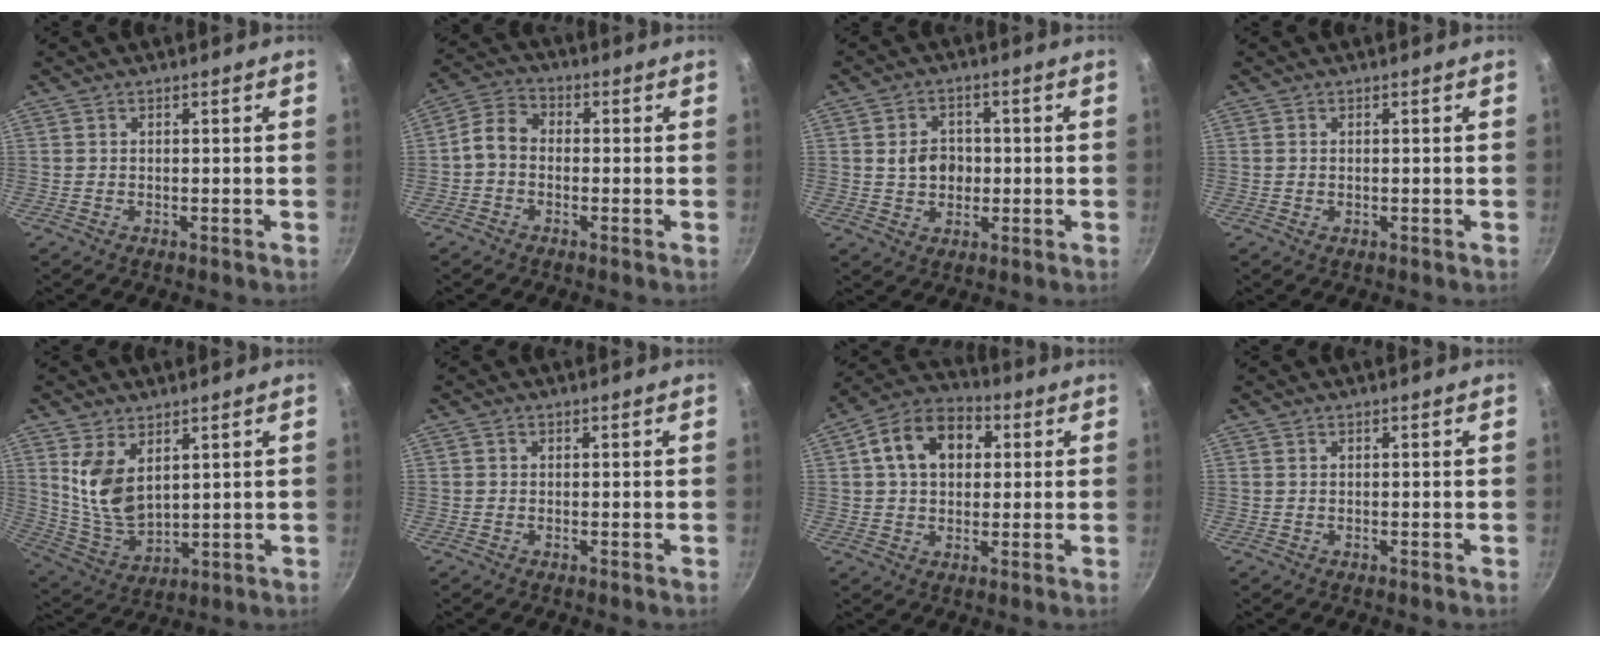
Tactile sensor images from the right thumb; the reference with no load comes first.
{"total": 5.3, "force": [-1.1, 4.1, 3.3], "torque": [-0.058, 0.025, -0.037]}
{"total": 6.2, "force": [0.1, 5.0, 3.6], "torque": [-0.038, 0.006, -0.002]}
{"total": 0.6, "force": [0.0, 0.4, 0.4], "torque": [-0.006, 0.000, -0.001]}
{"total": 10.4, "force": [4.0, 5.9, 7.6], "torque": [-0.137, -0.042, 0.091]}
{"total": 0.7, "force": [0.1, 0.7, 0.2], "torque": [0.000, 0.002, -0.001]}
{"total": 12.9, "force": [3.2, 9.2, 8.4], "torque": [-0.115, 0.018, 0.037]}
{"total": 0.0}